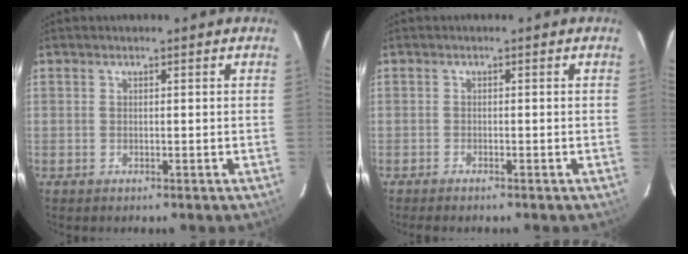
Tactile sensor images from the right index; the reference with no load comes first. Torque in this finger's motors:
{"motor_torque": [0.00, -0.09, 0.11, 0.02]}